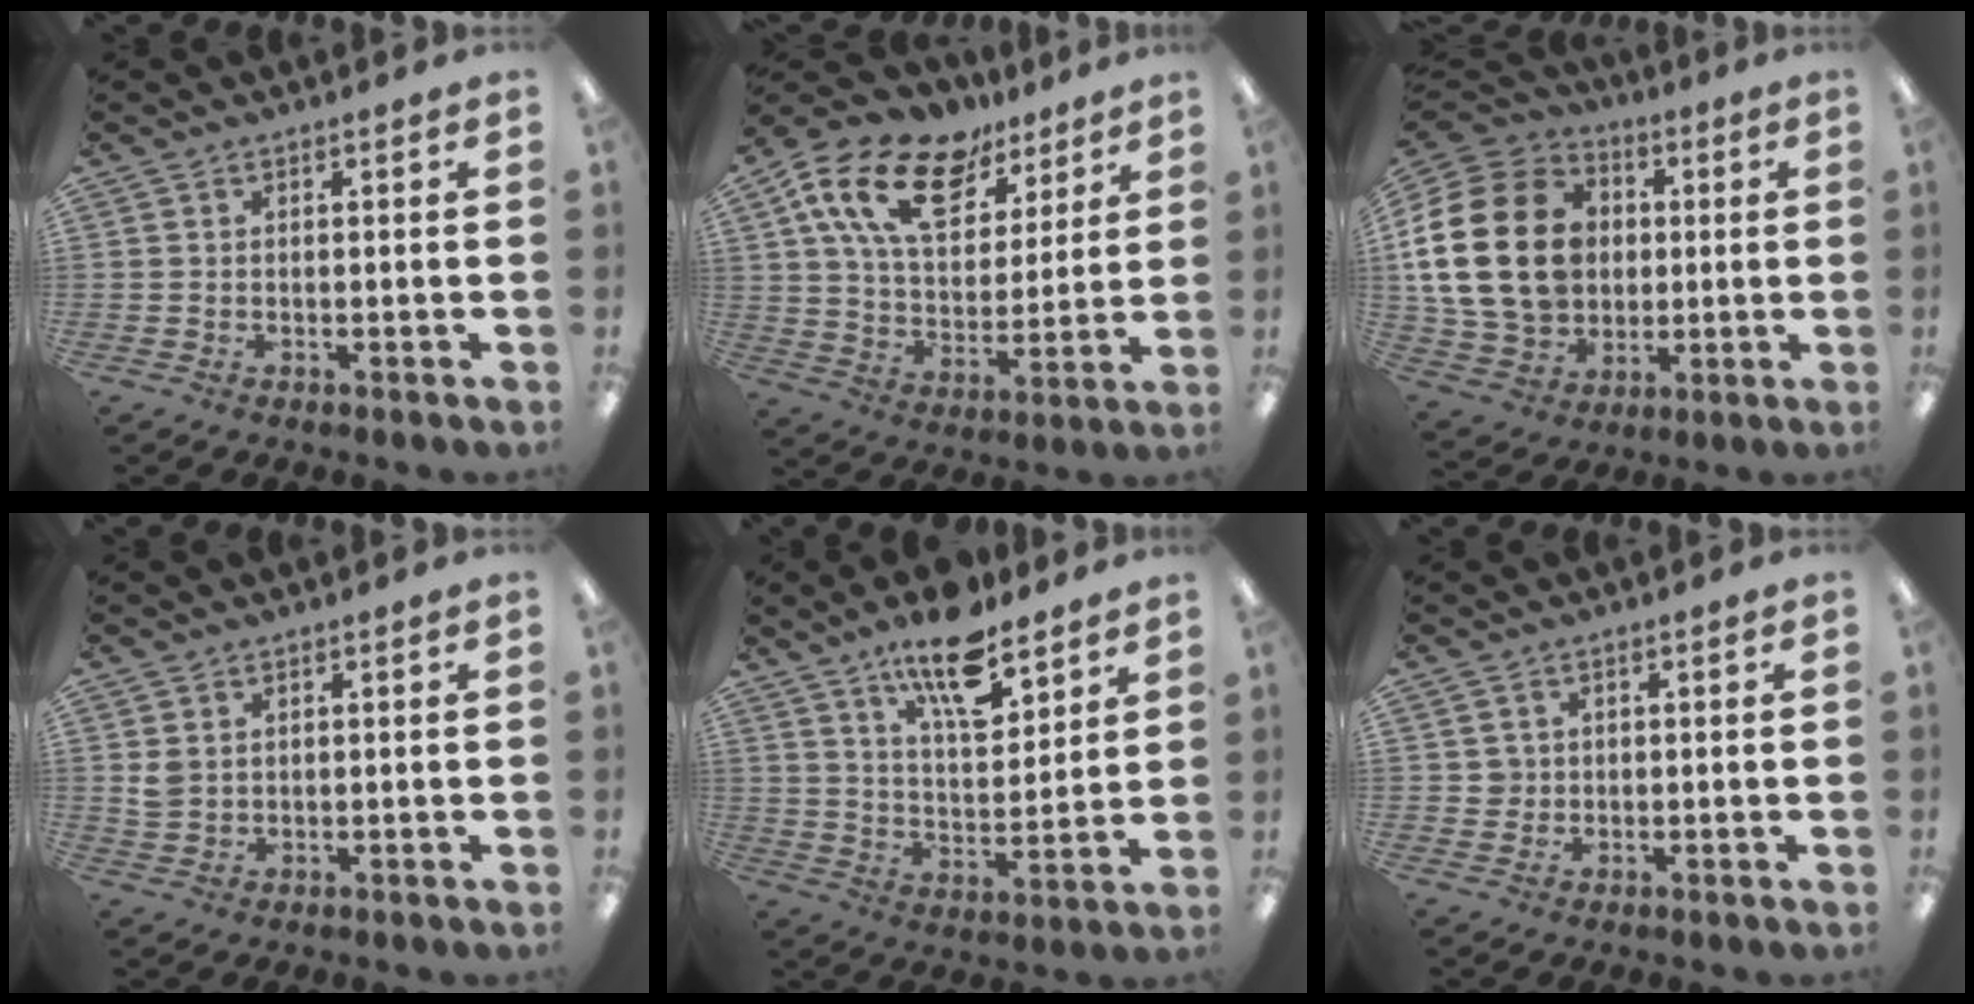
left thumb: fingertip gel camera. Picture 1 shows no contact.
{"total": 19.7, "force": [11.3, 11.1, 11.6], "torque": [-0.214, -0.039, 0.207]}
{"total": 25.2, "force": [3.0, 19.3, 15.8], "torque": [-0.330, 0.018, 0.068]}
{"total": 3.1, "force": [1.2, 2.5, 1.5], "torque": [-0.033, 0.003, 0.023]}
{"total": 14.9, "force": [10.7, 5.4, 8.8], "torque": [-0.140, -0.056, 0.181]}
{"total": 2.4, "force": [0.5, 2.3, 0.4], "torque": [-0.005, 0.002, 0.006]}